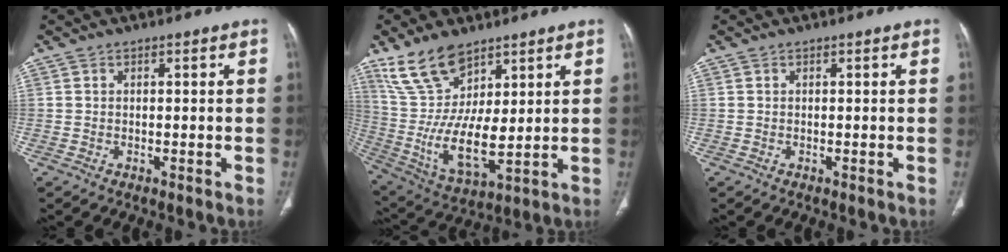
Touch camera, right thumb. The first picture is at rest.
{"total": 15.2, "force": [8.4, 6.9, 10.7], "torque": [-0.194, -0.040, 0.181]}
{"total": 0.0}